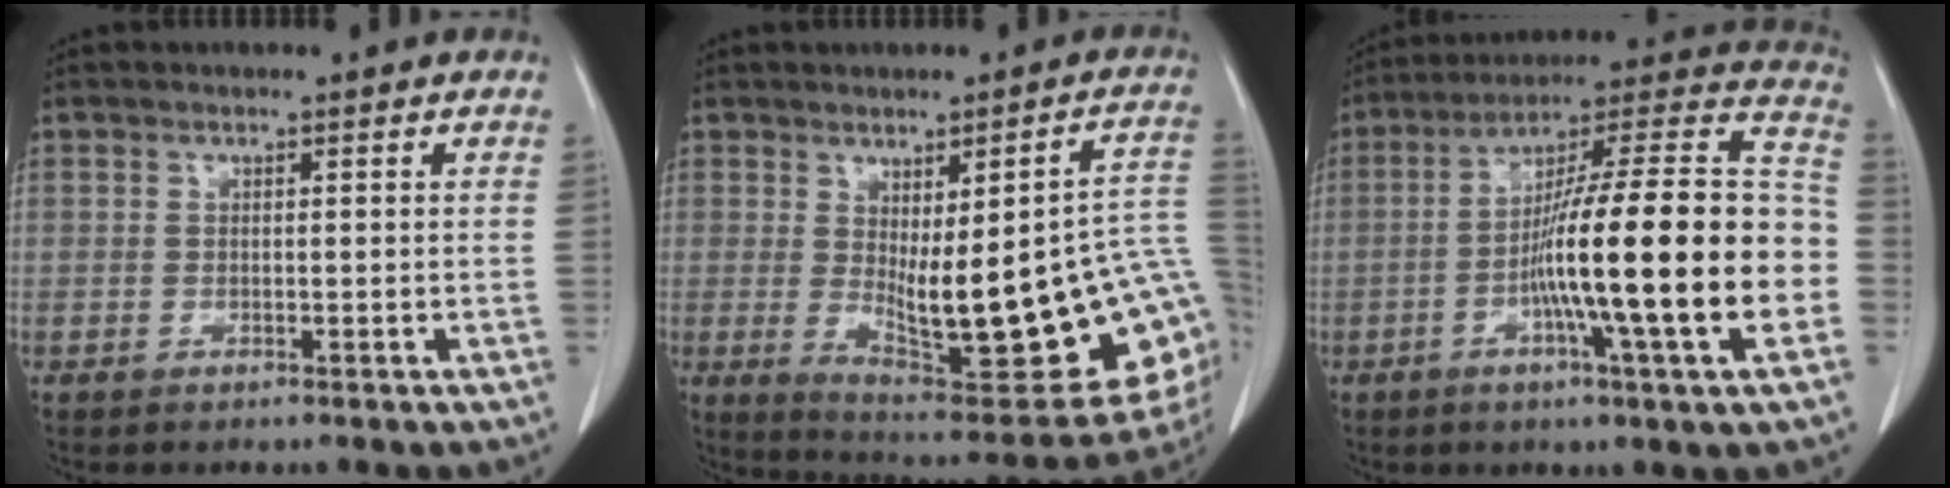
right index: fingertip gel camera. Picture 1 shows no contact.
{"total": 25.3, "force": [-2.2, 6.1, 24.4], "torque": [-0.253, -0.008, -0.008]}
{"total": 24.6, "force": [-5.0, 0.6, 24.1], "torque": [-0.322, 0.008, -0.092]}